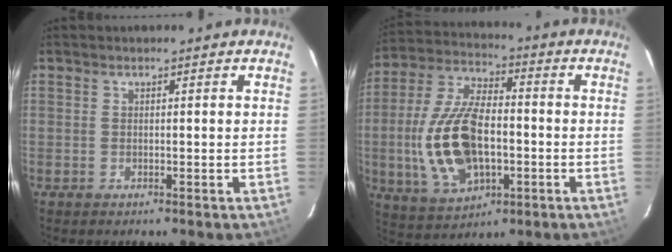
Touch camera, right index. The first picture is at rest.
{"total": 17.7, "force": [-2.9, 9.4, 14.7], "torque": [-0.313, 0.005, -0.040]}